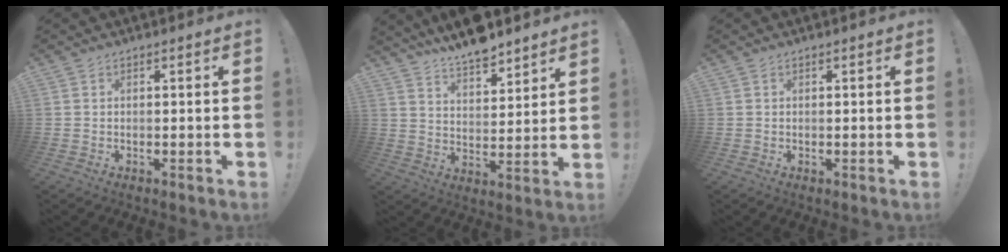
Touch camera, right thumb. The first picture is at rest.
{"total": 9.6, "force": [8.5, 2.6, 3.5], "torque": [-0.058, -0.068, 0.156]}
{"total": 0.0}